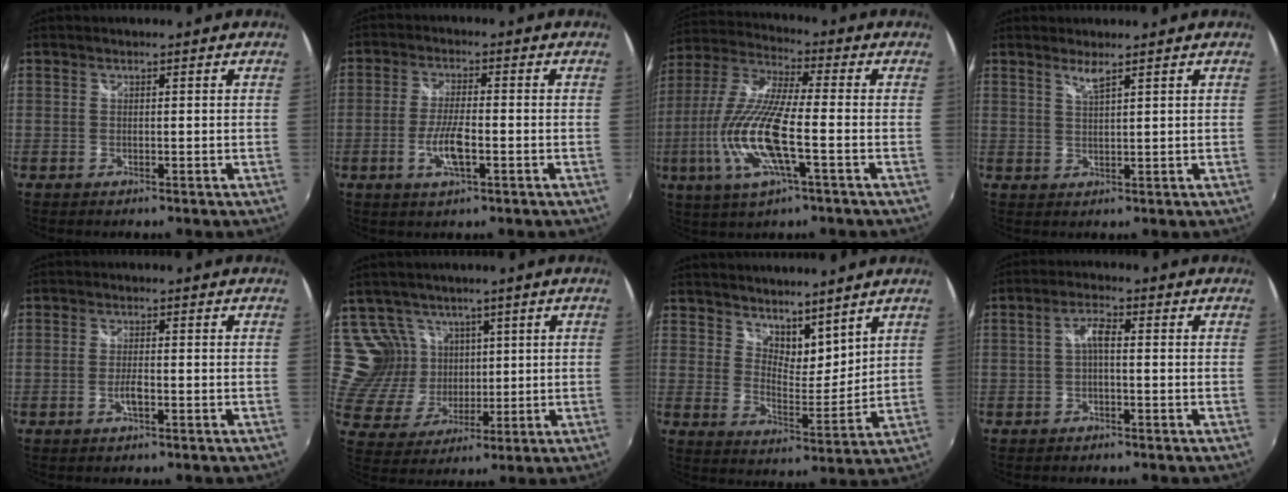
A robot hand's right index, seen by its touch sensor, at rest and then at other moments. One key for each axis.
{"total": 6.5, "fx": -2.2, "fy": 1.6, "fz": 5.9, "tx": -0.123, "ty": -0.005, "tz": -0.044}
{"total": 16.7, "fx": -4.7, "fy": 3.4, "fz": 15.7, "tx": -0.332, "ty": -0.016, "tz": -0.094}
{"total": 2.3, "fx": 1.7, "fy": -0.1, "fz": 1.5, "tx": -0.030, "ty": -0.002, "tz": 0.030}
{"total": 2.5, "fx": -1.0, "fy": 0.5, "fz": 2.2, "tx": -0.047, "ty": -0.002, "tz": -0.020}
{"total": 9.3, "fx": 5.0, "fy": 7.4, "fz": 2.5, "tx": -0.052, "ty": 0.010, "tz": 0.118}
{"total": 8.5, "fx": 7.0, "fy": 3.6, "fz": 3.1, "tx": -0.040, "ty": -0.001, "tz": 0.125}
{"total": 2.9, "fx": -0.4, "fy": 0.9, "fz": 2.7, "tx": -0.056, "ty": 0.009, "tz": -0.008}